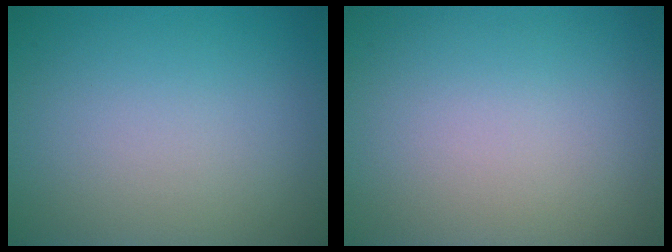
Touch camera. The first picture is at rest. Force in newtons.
{"total": 0.0}